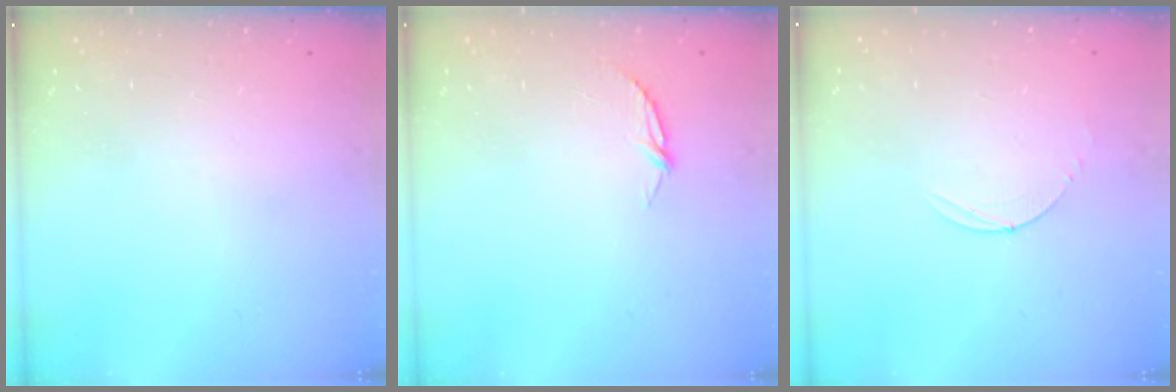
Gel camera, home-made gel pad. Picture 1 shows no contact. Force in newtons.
{"total": 4.2, "press": 4.2, "slide": 0.5}
{"total": 2.8, "press": 2.8, "slide": 0.3}